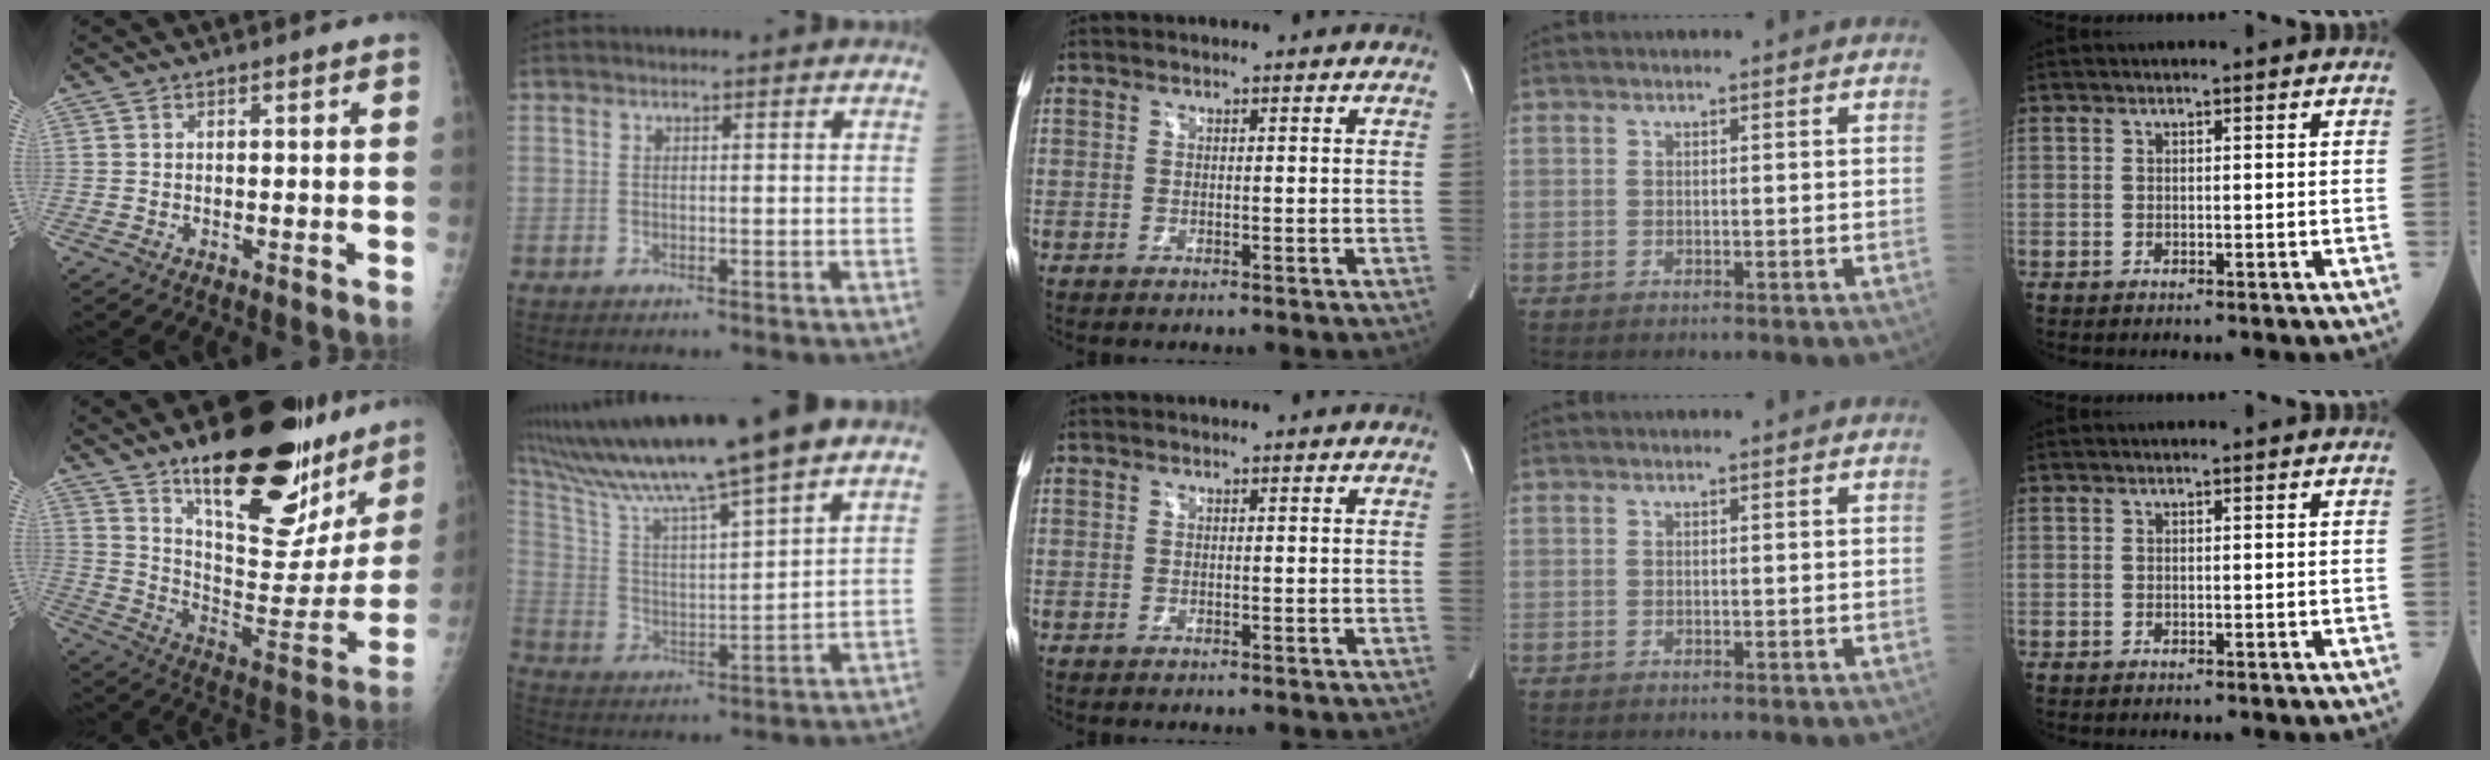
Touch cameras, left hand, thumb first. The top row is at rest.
{"thumb": {"total": 29.4, "force": [19.9, 10.7, 18.7], "torque": [-0.229, -0.099, 0.303]}, "index": {"total": 17.7, "force": [14.7, -1.1, 9.9], "torque": [-0.182, 0.008, 0.258]}}